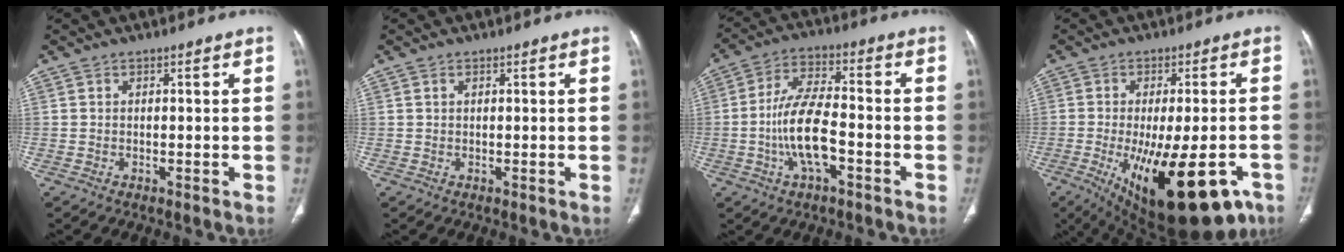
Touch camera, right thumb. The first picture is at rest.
{"total": 0.5, "force": [0.3, 0.3, 0.3], "torque": [-0.008, 0.002, 0.006]}
{"total": 11.4, "force": [-3.2, 4.4, 10.0], "torque": [-0.197, 0.027, -0.063]}
{"total": 23.4, "force": [-10.1, 9.2, 18.9], "torque": [-0.250, -0.012, -0.131]}